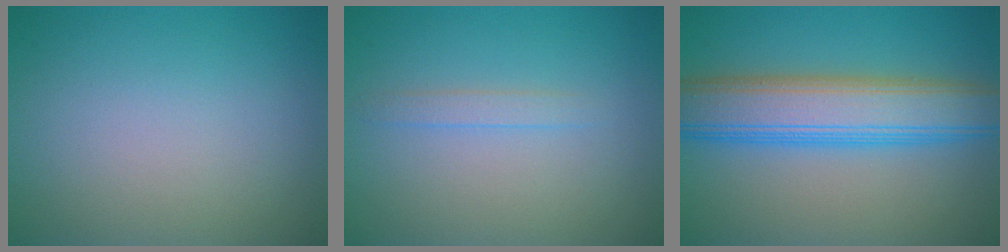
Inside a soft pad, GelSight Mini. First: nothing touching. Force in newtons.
{"total": 1.1, "press": 1.1, "slide": 0.0}
{"total": 8.2, "press": 8.2, "slide": 0.1}